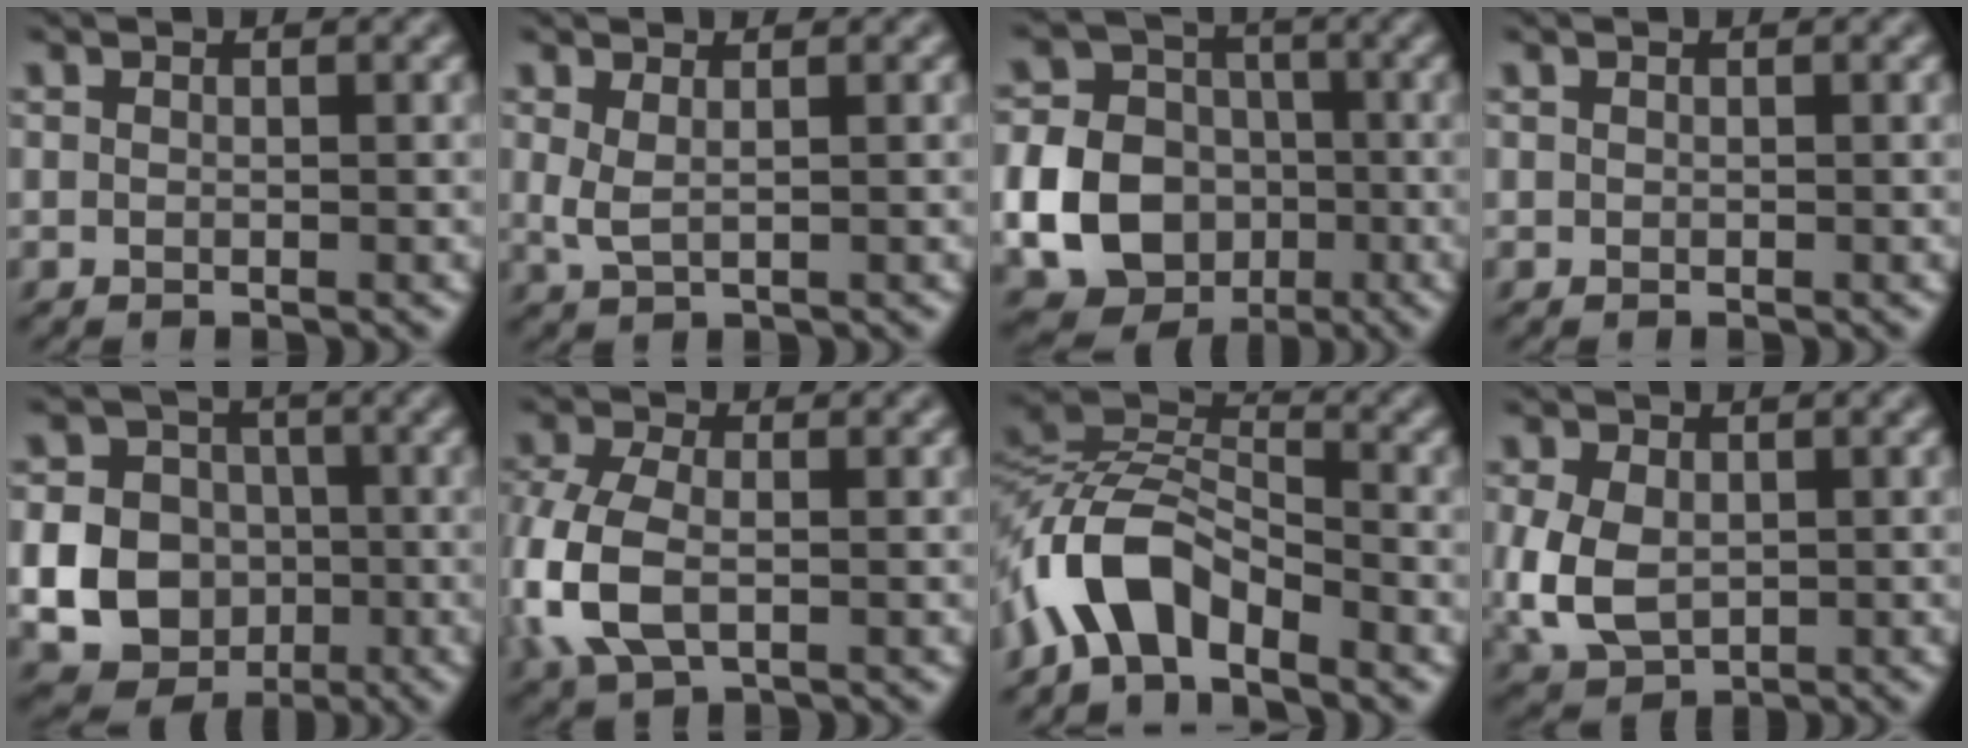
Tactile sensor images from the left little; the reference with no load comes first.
{"total": 1.6, "force": [0.4, 0.4, 1.5], "torque": [-0.042, 0.002, 0.012]}
{"total": 12.6, "force": [-2.9, 11.1, 5.2], "torque": [-0.124, -0.028, -0.063]}
{"total": 0.0}
{"total": 12.5, "force": [-2.4, 11.5, 4.3], "torque": [-0.113, -0.017, -0.051]}
{"total": 6.4, "force": [-1.4, 3.7, 5.0], "torque": [-0.134, -0.001, -0.033]}
{"total": 6.2, "force": [-4.1, 2.8, 3.7], "torque": [-0.068, 0.010, -0.090]}
{"total": 5.5, "force": [-0.5, 3.9, 3.9], "torque": [-0.102, -0.005, -0.006]}